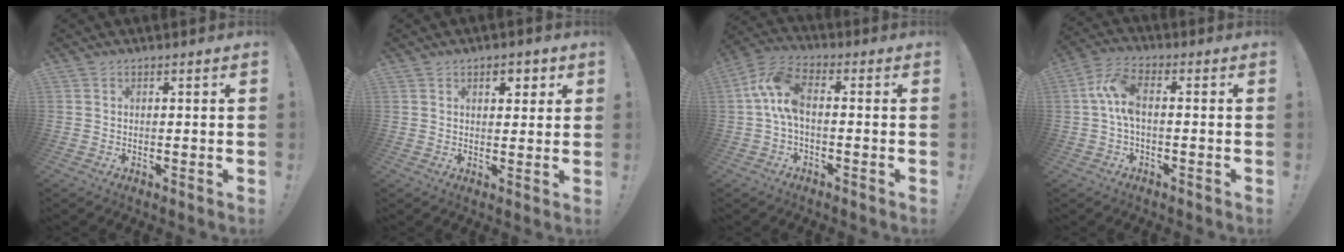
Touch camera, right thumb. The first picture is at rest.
{"total": 3.9, "force": [2.0, 2.3, 2.4], "torque": [-0.025, -0.004, 0.030]}
{"total": 10.2, "force": [0.7, 5.6, 8.5], "torque": [-0.181, 0.008, 0.018]}
{"total": 8.5, "force": [0.1, 3.9, 7.6], "torque": [-0.164, 0.004, 0.004]}